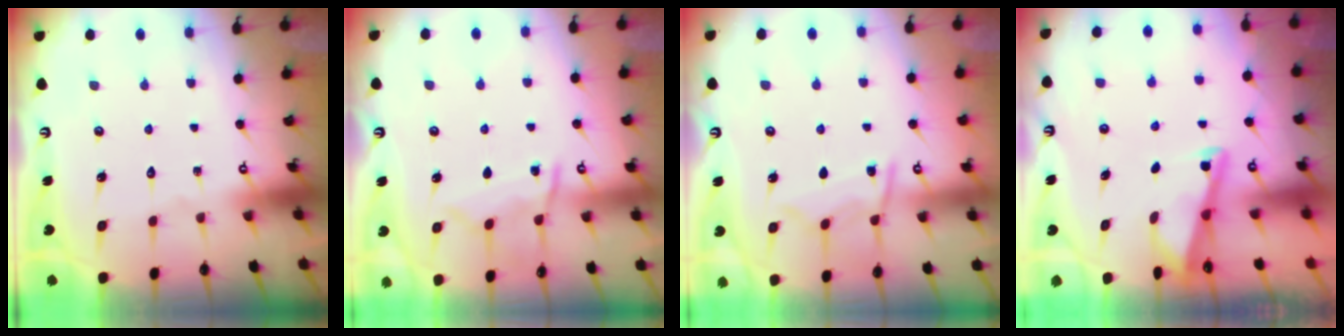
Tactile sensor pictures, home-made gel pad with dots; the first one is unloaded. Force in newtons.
{"total": 9.7, "press": 9.6, "slide": 1.0}
{"total": 8.9, "press": 8.9, "slide": 1.0}
{"total": 2.9, "press": 2.9, "slide": 0.4}